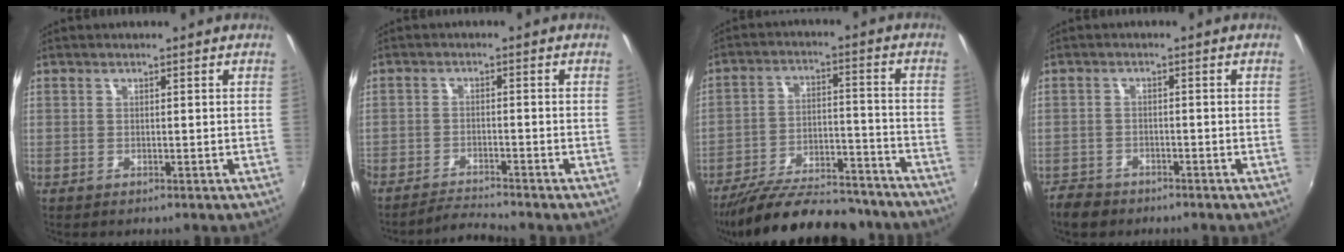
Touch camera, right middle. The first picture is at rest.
{"total": 4.5, "force": [-4.4, -0.6, 0.7], "torque": [-0.035, -0.009, -0.084]}
{"total": 24.2, "force": [-20.8, 6.7, 10.6], "torque": [-0.194, -0.011, -0.290]}
{"total": 4.8, "force": [-3.9, 2.4, 1.1], "torque": [-0.043, -0.002, -0.071]}